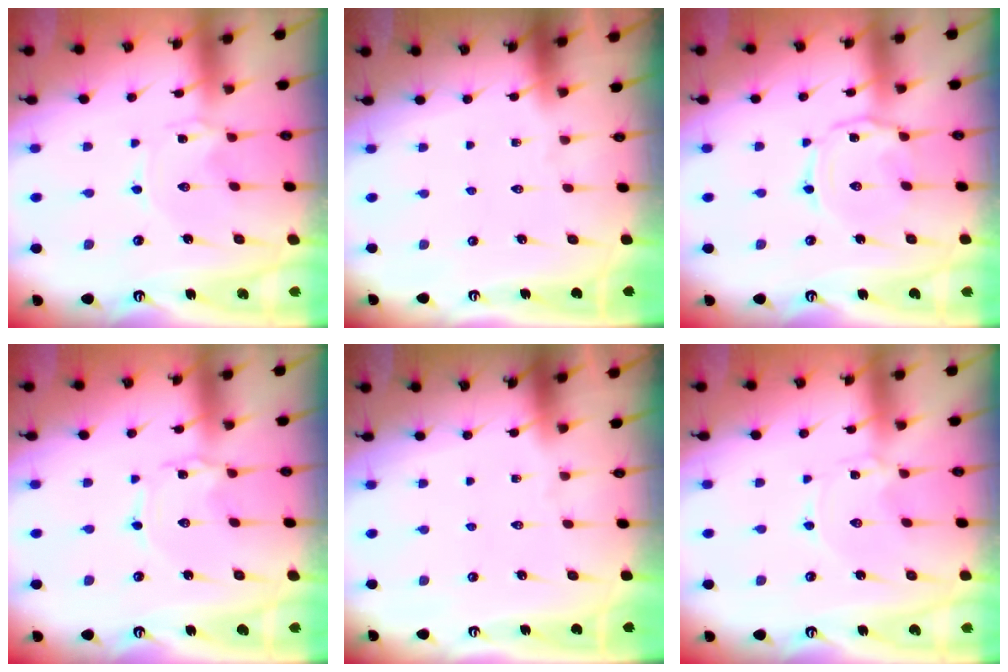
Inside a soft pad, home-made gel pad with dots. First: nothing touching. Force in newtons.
{"total": 0.0}
{"total": 3.4, "press": 3.3, "slide": 0.5}
{"total": 1.3, "press": 1.3, "slide": 0.1}
{"total": 0.0}
{"total": 0.0}